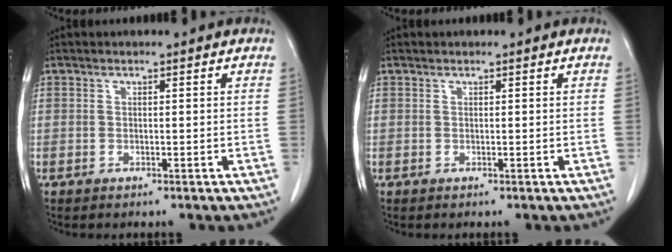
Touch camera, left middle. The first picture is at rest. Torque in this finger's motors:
{"motor_torque": [-0.11, 0.05, -0.07, -0.01]}